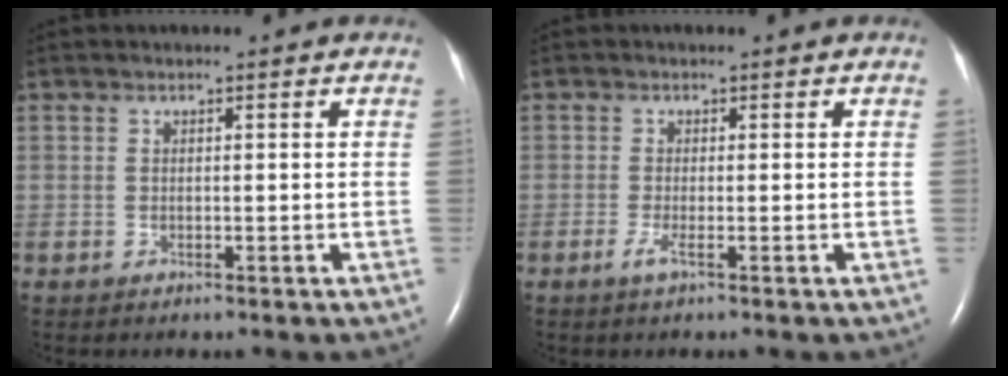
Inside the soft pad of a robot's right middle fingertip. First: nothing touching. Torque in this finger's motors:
{"motor_torque": [0.09, -0.10, 0.12, 0.08]}